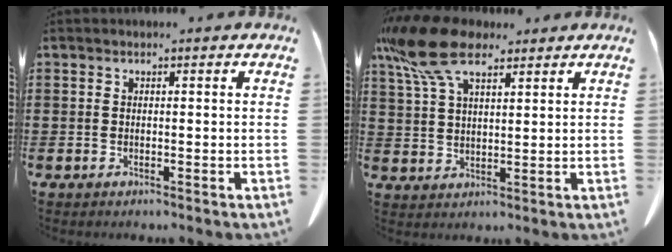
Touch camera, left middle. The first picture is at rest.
{"total": 10.7, "force": [7.0, 4.0, 7.0], "torque": [-0.174, -0.015, 0.127]}